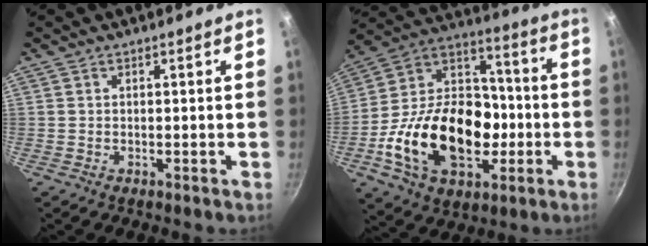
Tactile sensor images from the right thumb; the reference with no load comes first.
{"total": 26.8, "force": [-6.3, 18.1, 18.8], "torque": [-0.300, 0.055, -0.108]}